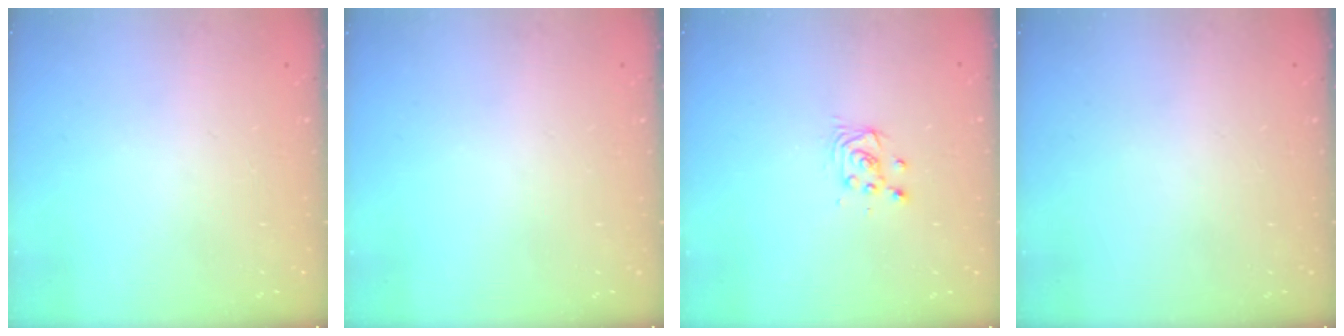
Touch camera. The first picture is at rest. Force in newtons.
{"total": 0.0}
{"total": 3.7, "press": 3.7, "slide": 0.3}
{"total": 0.0}